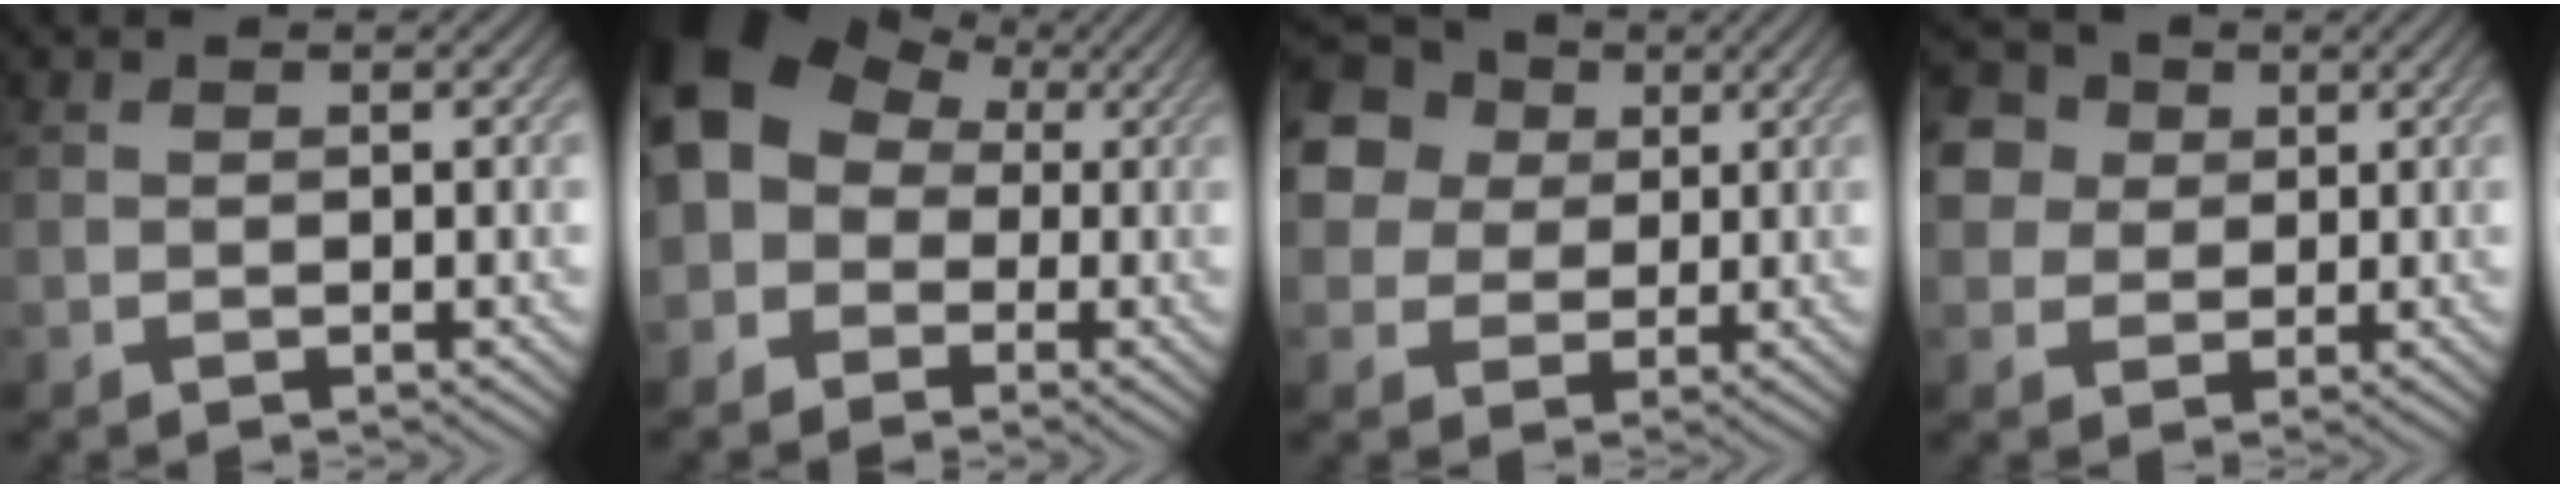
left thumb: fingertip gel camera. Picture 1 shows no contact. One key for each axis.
{"total": 9.3, "fx": 0.7, "fy": 7.9, "fz": 4.9, "tx": -0.111, "ty": -0.007, "tz": 0.004}
{"total": 15.0, "fx": 5.9, "fy": 12.5, "fz": 5.8, "tx": -0.185, "ty": 0.033, "tz": 0.095}
{"total": 6.5, "fx": 2.6, "fy": 5.4, "fz": 2.4, "tx": -0.090, "ty": 0.024, "tz": 0.035}